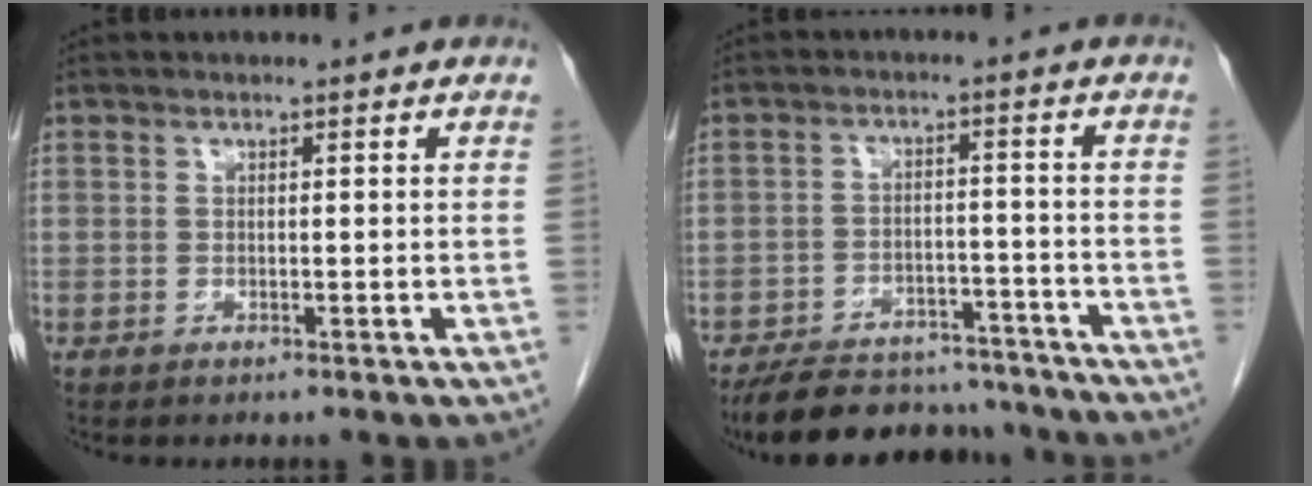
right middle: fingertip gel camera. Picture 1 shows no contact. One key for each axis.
{"total": 14.9, "fx": -13.4, "fy": 4.8, "fz": 4.4, "tx": -0.072, "ty": 0.009, "tz": -0.187}